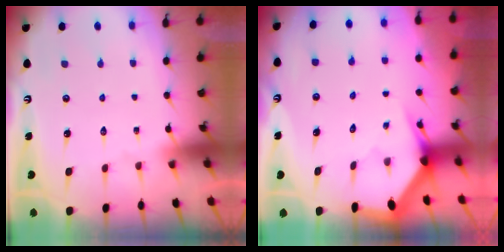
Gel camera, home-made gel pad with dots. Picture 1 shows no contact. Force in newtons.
{"total": 3.0, "press": 3.0, "slide": 0.0}